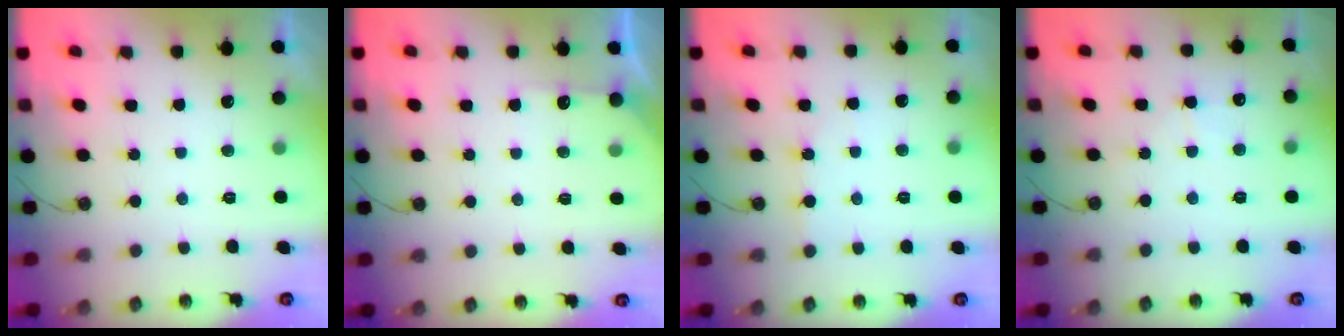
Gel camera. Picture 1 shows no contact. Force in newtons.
{"total": 4.2, "press": 4.2, "slide": 0.6}
{"total": 2.9, "press": 2.9, "slide": 0.3}
{"total": 3.0, "press": 2.9, "slide": 0.5}